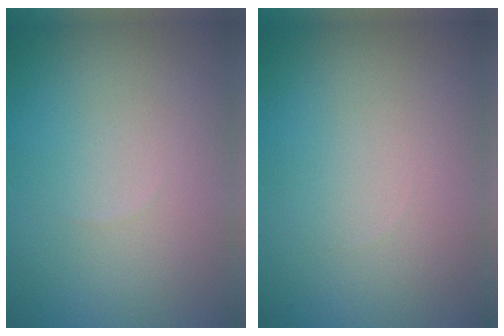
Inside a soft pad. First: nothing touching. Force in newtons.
{"total": 0.0}